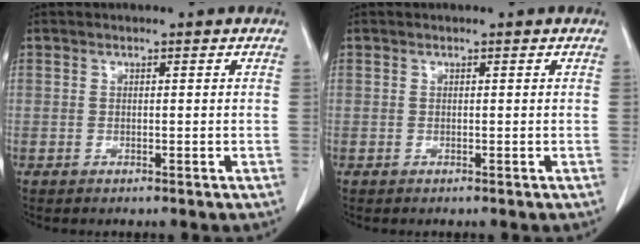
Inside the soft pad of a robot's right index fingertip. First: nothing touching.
{"total": 0.0}